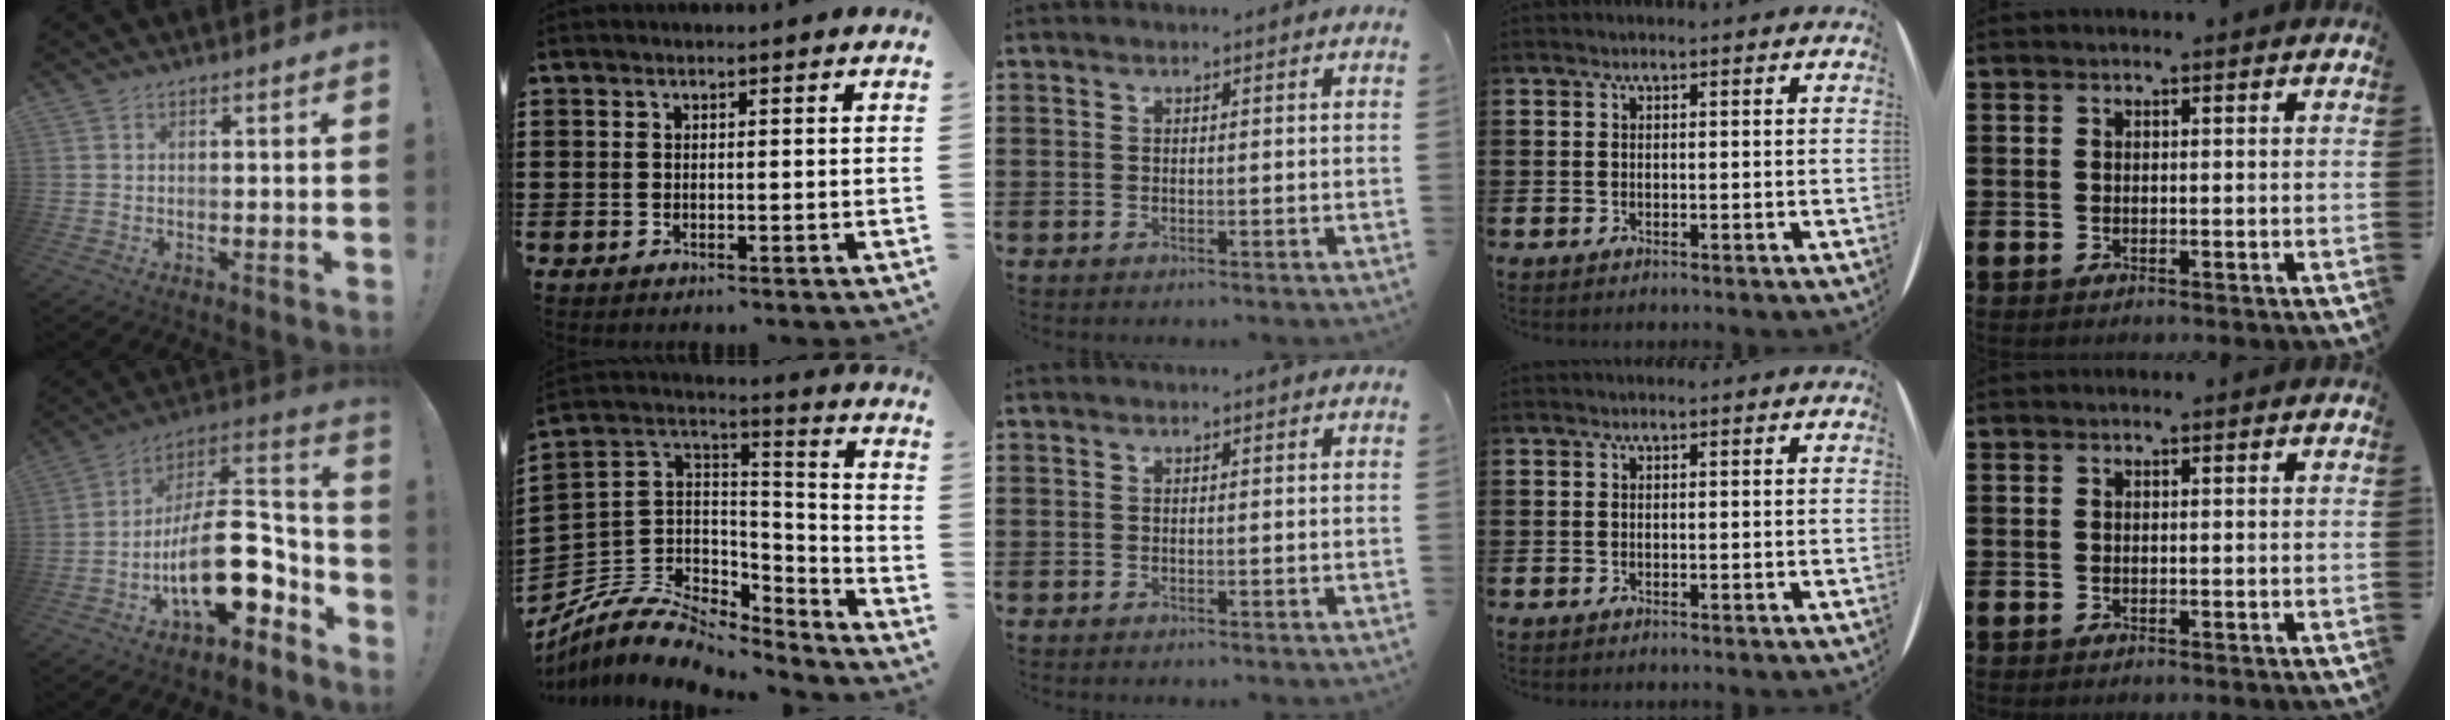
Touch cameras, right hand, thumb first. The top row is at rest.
{"thumb": {"total": 22.9, "force": [-5.7, 12.1, 18.6], "torque": [-0.303, 0.020, -0.083]}, "index": {"total": 7.9, "force": [-5.7, 4.5, 3.2], "torque": [-0.078, 0.003, -0.107]}}